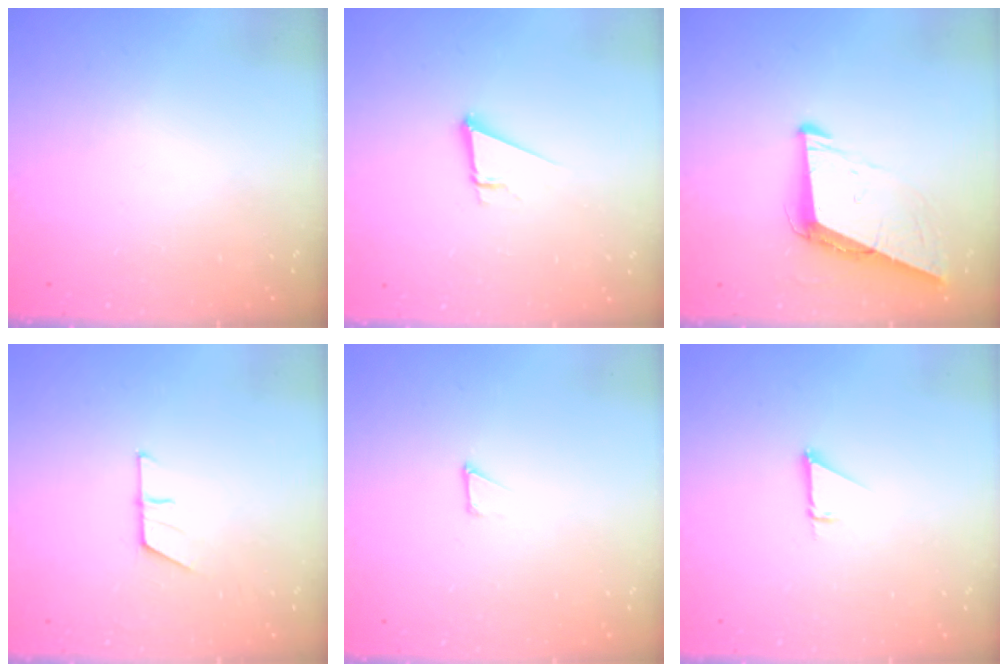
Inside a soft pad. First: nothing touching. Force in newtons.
{"total": 3.6, "press": 3.6, "slide": 0.3}
{"total": 7.4, "press": 7.3, "slide": 1.4}
{"total": 5.1, "press": 5.1, "slide": 0.4}
{"total": 1.2, "press": 1.2, "slide": 0.0}
{"total": 1.0, "press": 1.0, "slide": 0.1}